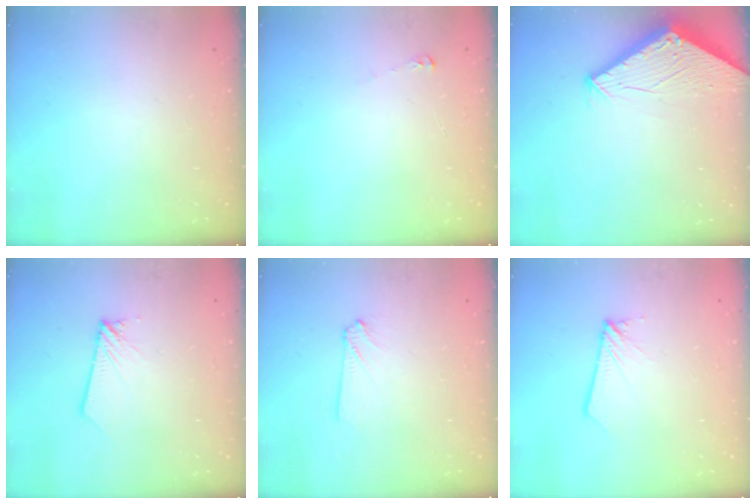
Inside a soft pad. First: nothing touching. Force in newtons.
{"total": 3.5, "press": 3.5, "slide": 0.3}
{"total": 2.9, "press": 2.9, "slide": 0.2}
{"total": 2.0, "press": 2.0, "slide": 0.1}
{"total": 3.1, "press": 3.1, "slide": 0.4}
{"total": 2.0, "press": 2.0, "slide": 0.2}